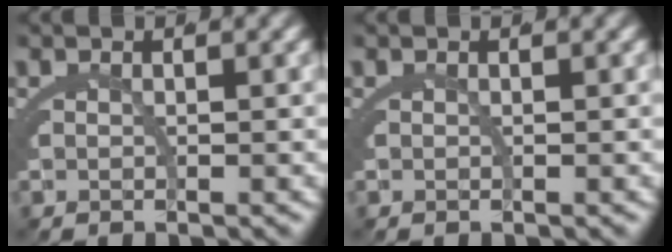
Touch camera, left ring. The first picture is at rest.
{"total": 0.0}